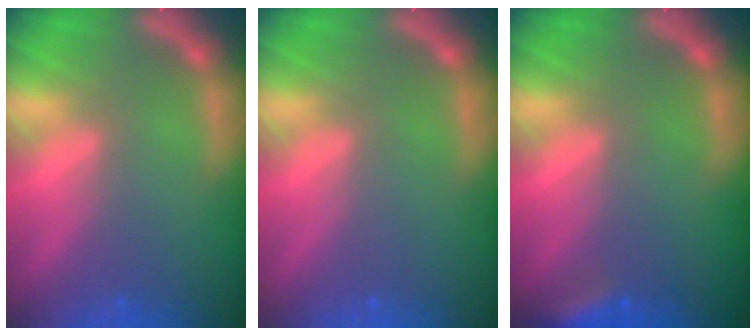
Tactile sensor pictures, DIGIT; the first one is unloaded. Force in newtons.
{"total": 0.0}
{"total": 2.9}